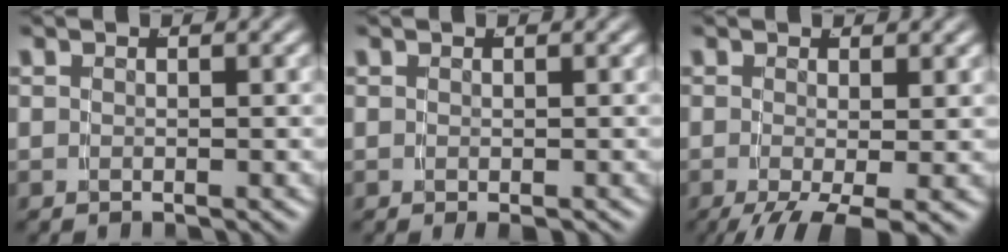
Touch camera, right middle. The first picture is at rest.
{"total": 1.0, "force": [-0.6, 0.3, 0.7], "torque": [-0.009, -0.005, -0.005]}
{"total": 6.1, "force": [-3.6, 2.7, 4.1], "torque": [-0.069, -0.036, -0.035]}